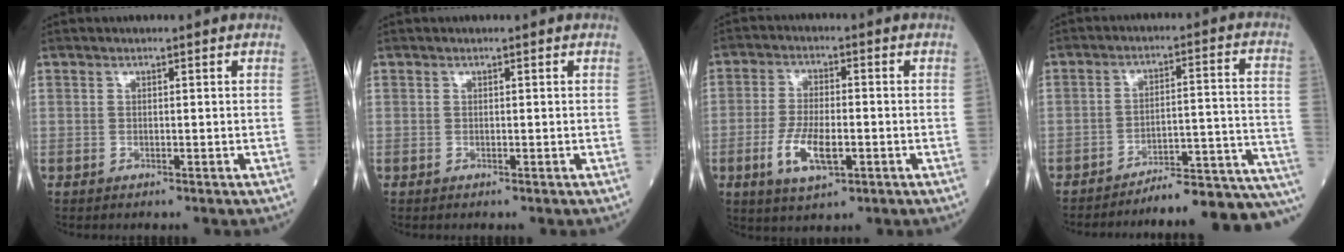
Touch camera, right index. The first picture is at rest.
{"total": 0.0}
{"total": 7.8, "force": [-2.5, 2.7, 6.8], "torque": [-0.140, -0.007, -0.043]}
{"total": 18.0, "force": [-17.0, -0.5, 5.9], "torque": [-0.019, 0.028, -0.223]}